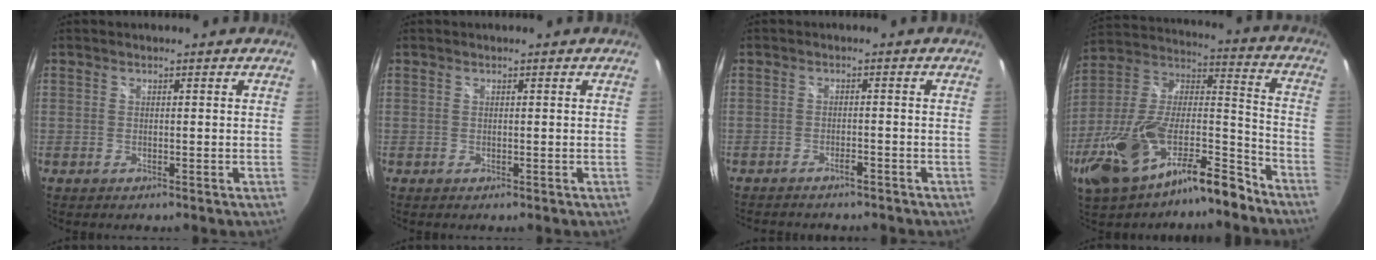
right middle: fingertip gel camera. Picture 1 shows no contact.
{"total": 0.0}
{"total": 3.8, "force": [-3.3, 0.8, 1.6], "torque": [-0.039, -0.006, -0.049]}
{"total": 23.1, "force": [-15.3, 8.4, 15.1], "torque": [-0.285, -0.007, -0.261]}